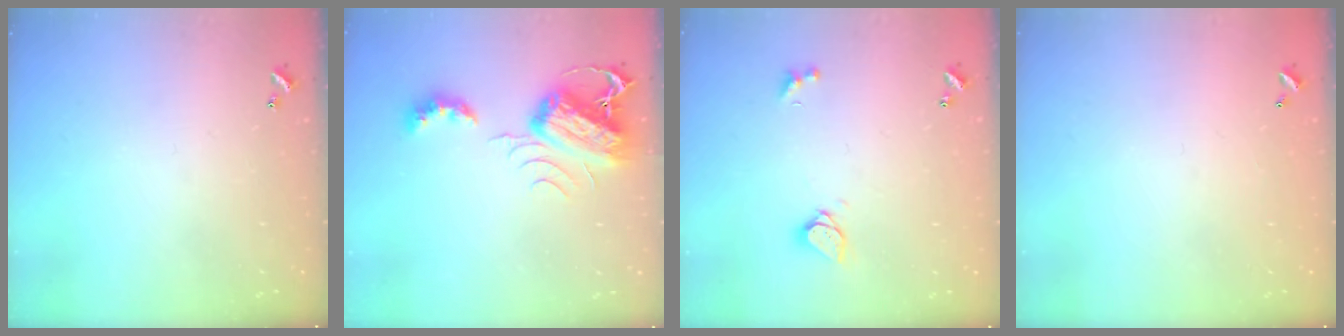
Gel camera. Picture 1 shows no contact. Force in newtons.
{"total": 8.4, "press": 8.3, "slide": 0.9}
{"total": 2.4, "press": 2.4, "slide": 0.3}
{"total": 2.8, "press": 2.8, "slide": 0.1}